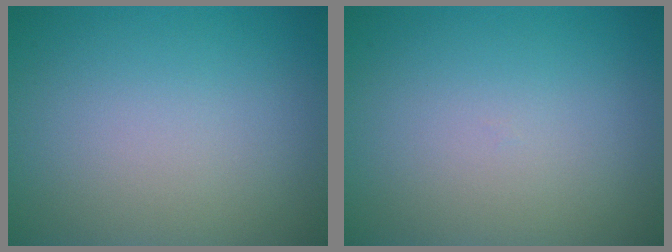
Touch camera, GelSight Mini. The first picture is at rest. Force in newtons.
{"total": 0.0}